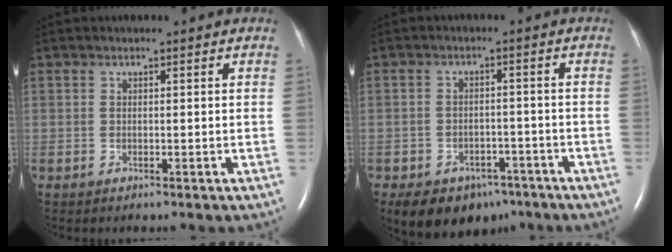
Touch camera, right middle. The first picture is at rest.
{"total": 9.9, "force": [-6.6, 6.6, 3.3], "torque": [-0.056, 0.008, -0.087]}